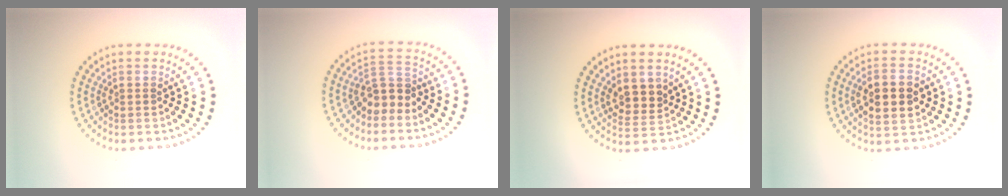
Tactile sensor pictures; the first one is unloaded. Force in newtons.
{"total": 2.6, "press": 2.3, "slide": 1.2}
{"total": 2.4, "press": 2.2, "slide": 1.0}
{"total": 3.9, "press": 3.9, "slide": 0.2}